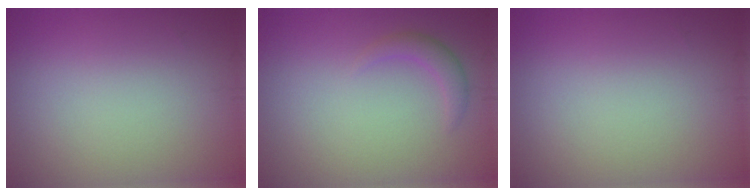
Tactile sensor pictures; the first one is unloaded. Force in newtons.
{"total": 1.5, "press": 1.5, "slide": 0.1}
{"total": 0.0}